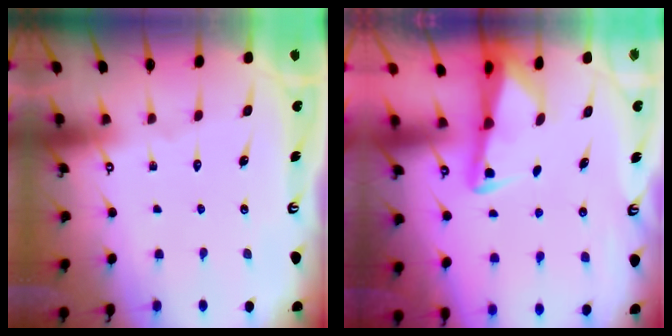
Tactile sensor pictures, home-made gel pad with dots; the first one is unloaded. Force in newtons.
{"total": 2.2, "press": 2.2, "slide": 0.3}